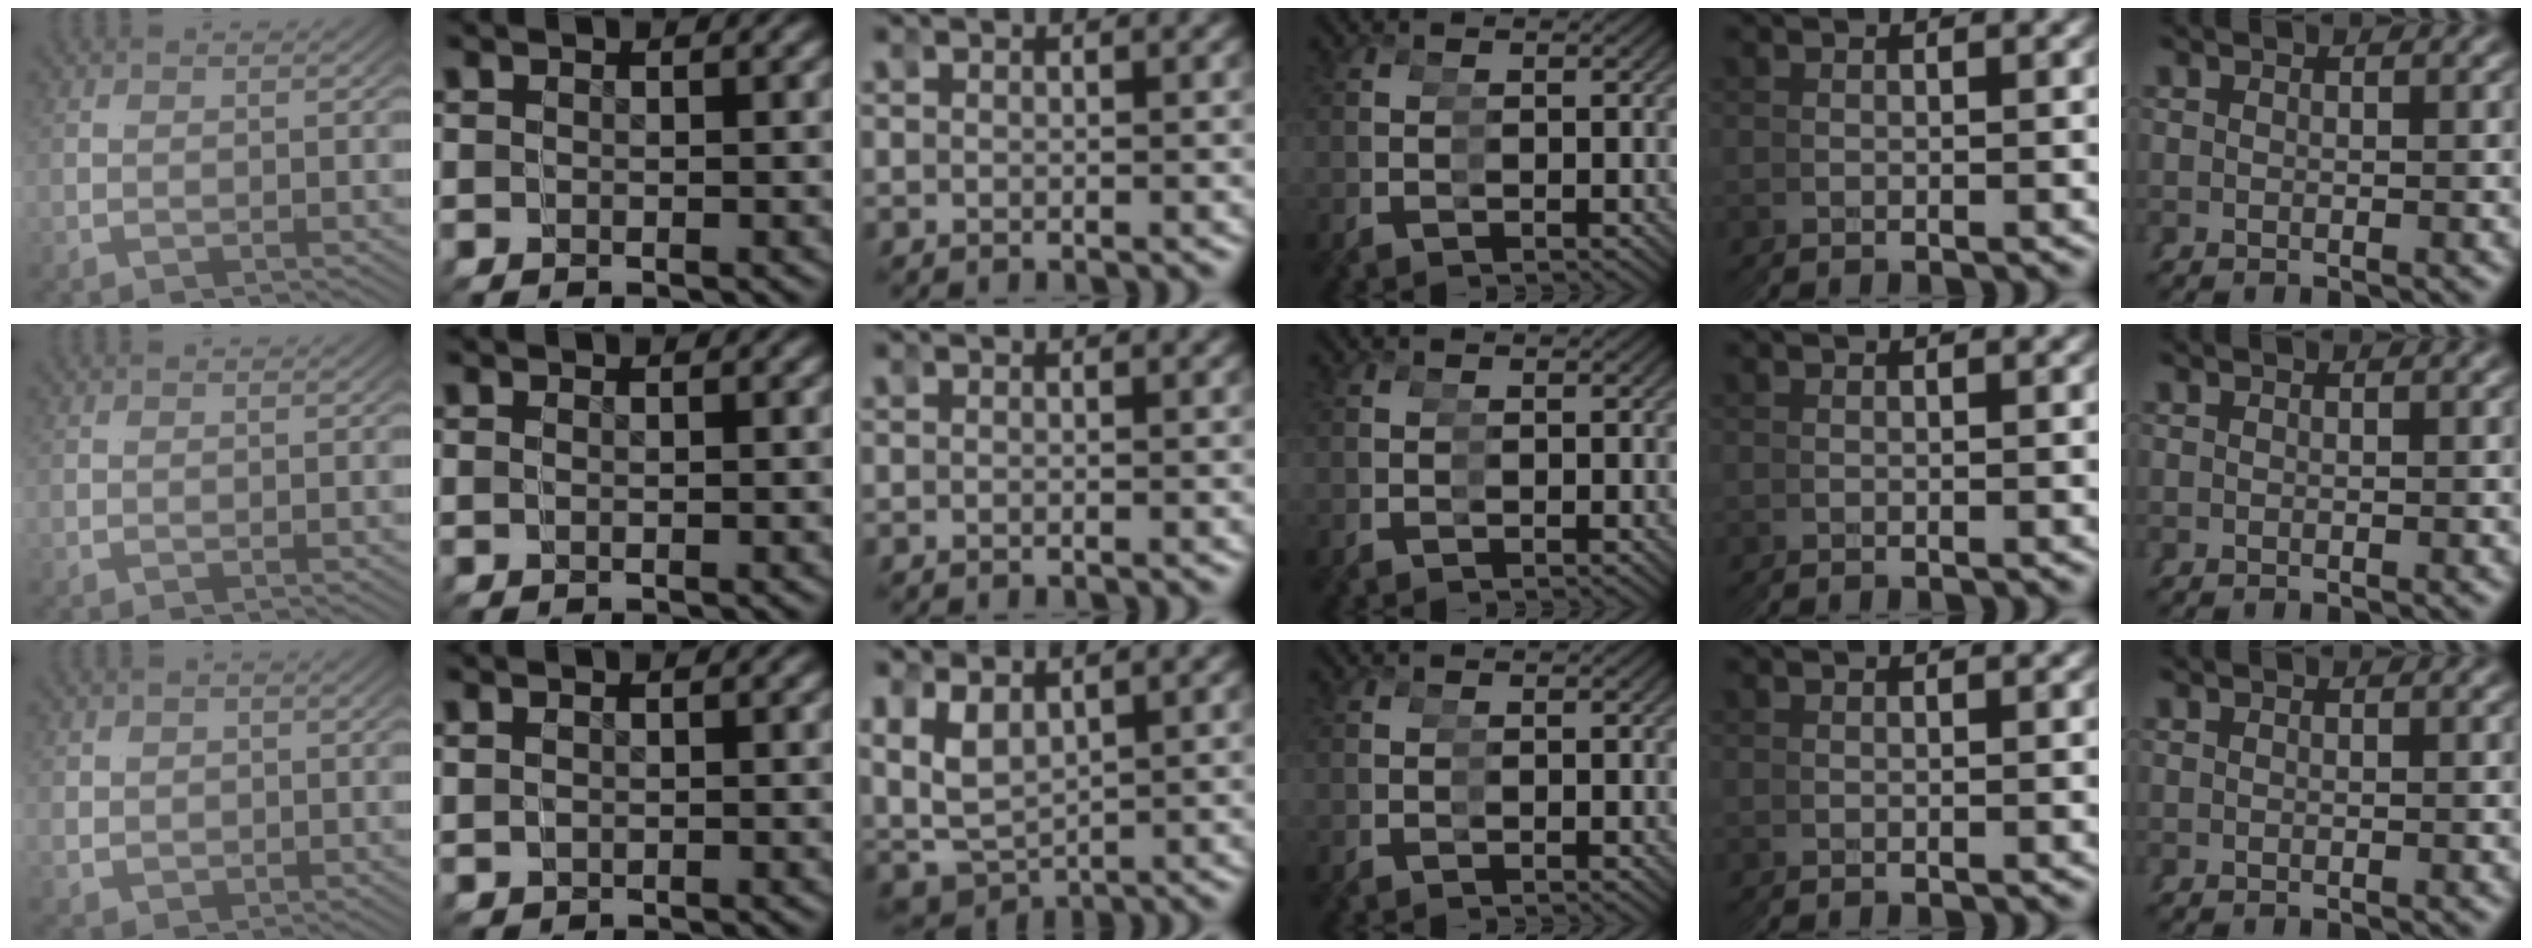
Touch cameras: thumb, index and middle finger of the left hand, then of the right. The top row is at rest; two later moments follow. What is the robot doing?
{"motion": "grasp_and_lifting", "object": "hoodie"}